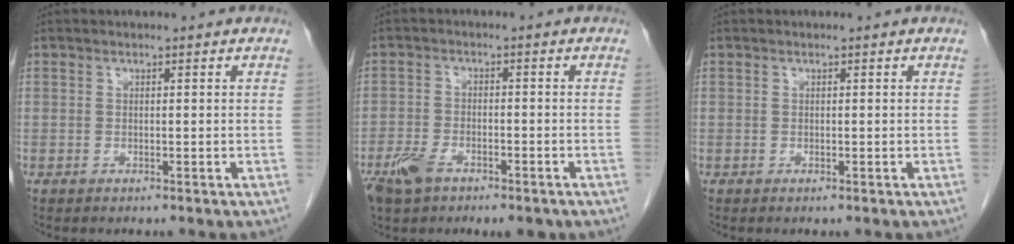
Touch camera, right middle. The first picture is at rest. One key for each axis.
{"total": 7.6, "fx": -4.7, "fy": 3.6, "fz": 4.8, "tx": -0.087, "ty": -0.002, "tz": -0.077}
{"total": 0.0}